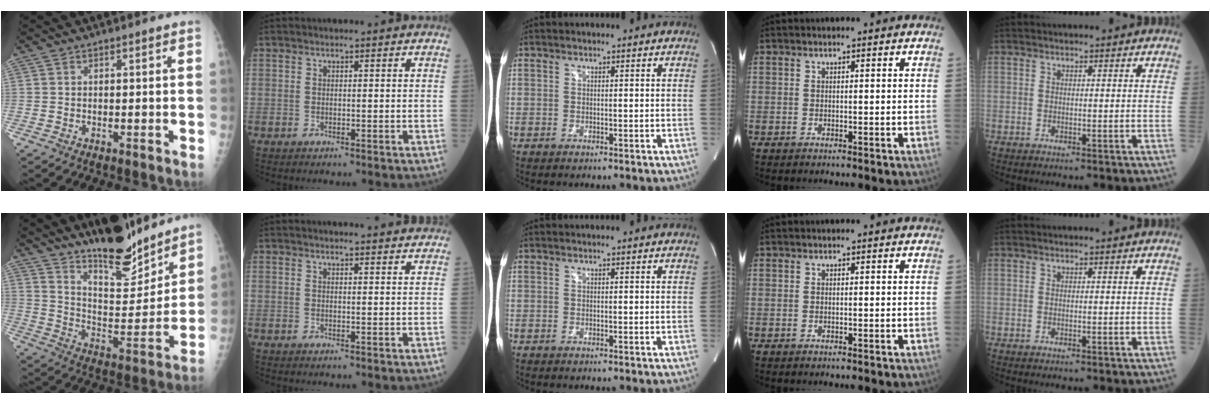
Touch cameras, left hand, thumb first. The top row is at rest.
{"thumb": {"total": 17.6, "force": [14.6, 4.8, 8.6], "torque": [-0.096, -0.109, 0.245]}, "index": {"total": 6.9, "force": [6.6, 0.9, 1.6], "torque": [-0.010, 0.011, 0.061]}}